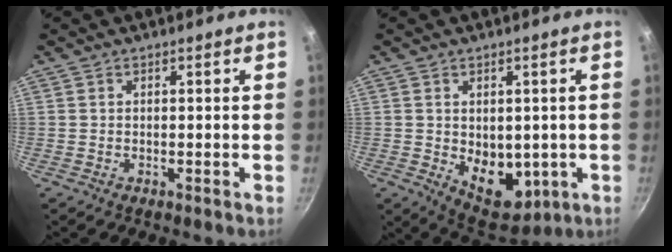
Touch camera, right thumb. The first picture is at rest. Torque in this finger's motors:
{"motor_torque": [-0.75, 0.98, -0.05, 0.03, 0.08]}